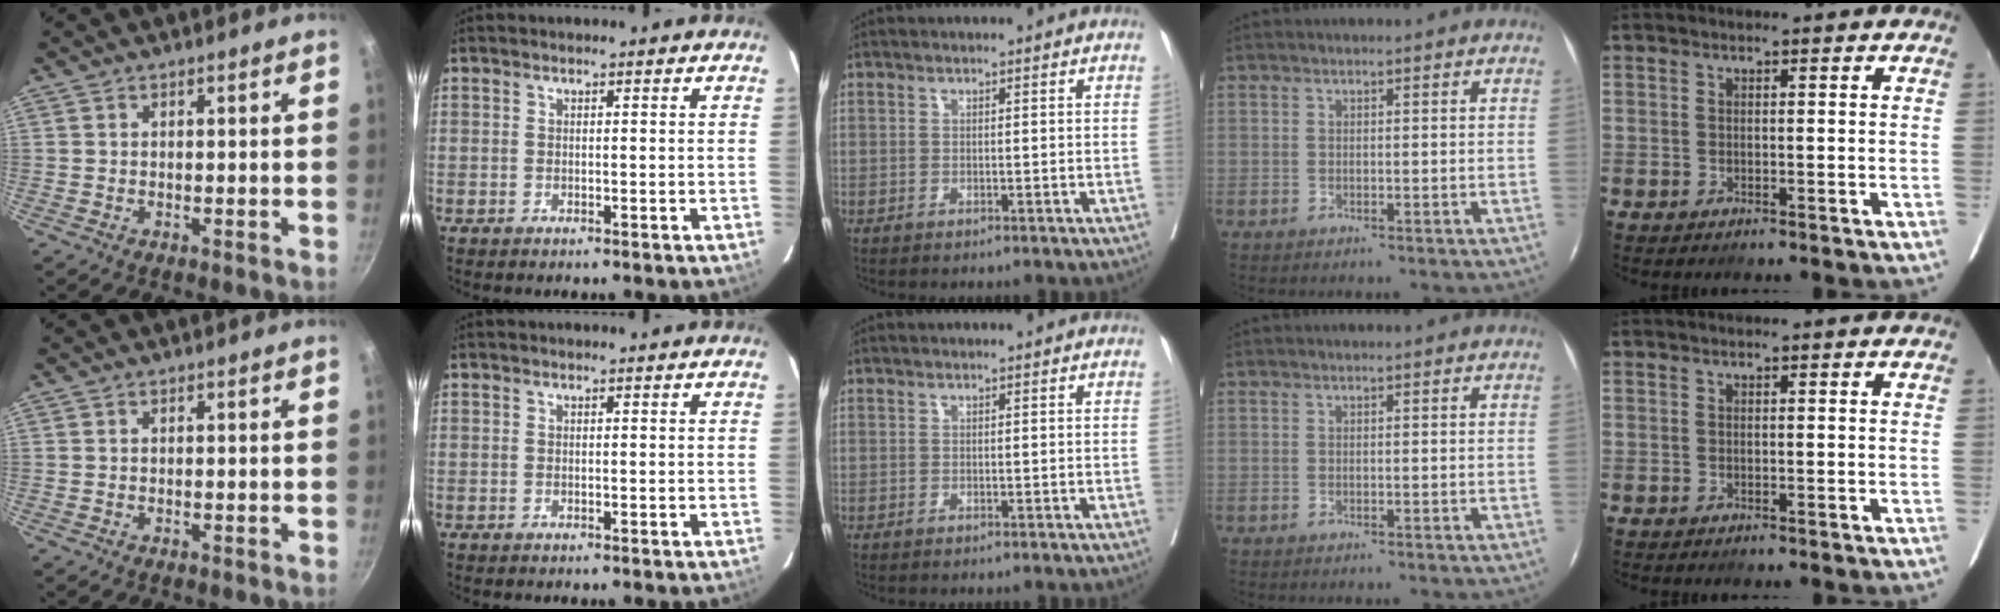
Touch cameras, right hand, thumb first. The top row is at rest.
{}